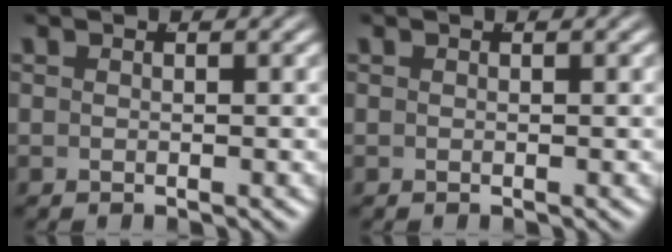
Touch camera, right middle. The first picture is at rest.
{"total": 0.0}